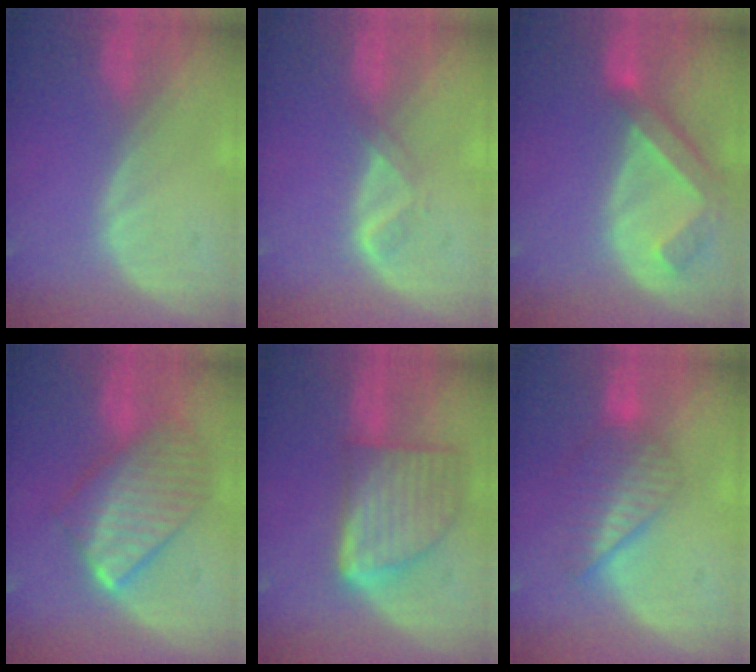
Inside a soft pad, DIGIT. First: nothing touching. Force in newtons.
{"total": 2.1, "press": 2.0, "slide": 0.6}
{"total": 6.4, "press": 5.8, "slide": 2.7}
{"total": 10.1, "press": 10.1, "slide": 0.9}
{"total": 9.3, "press": 9.3, "slide": 0.4}
{"total": 6.6, "press": 5.9, "slide": 2.9}